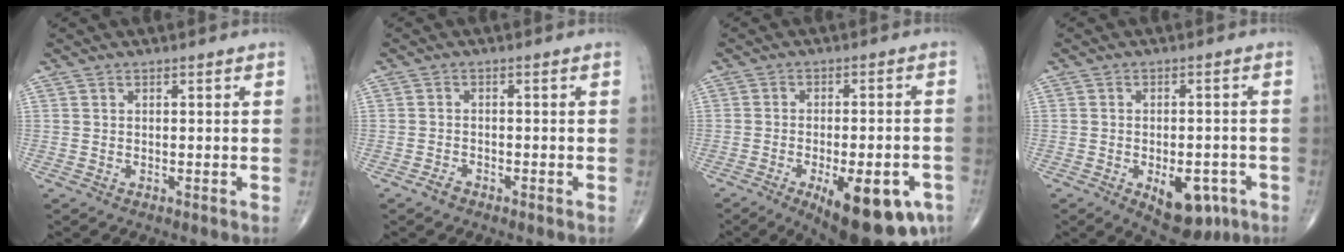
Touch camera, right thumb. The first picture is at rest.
{"total": 1.5, "force": [-1.2, 0.7, 0.5], "torque": [-0.014, 0.005, -0.022]}
{"total": 18.2, "force": [-8.5, 6.8, 14.6], "torque": [-0.152, 0.012, -0.105]}
{"total": 10.1, "force": [-4.3, 5.4, 7.4], "torque": [-0.079, 0.011, -0.048]}